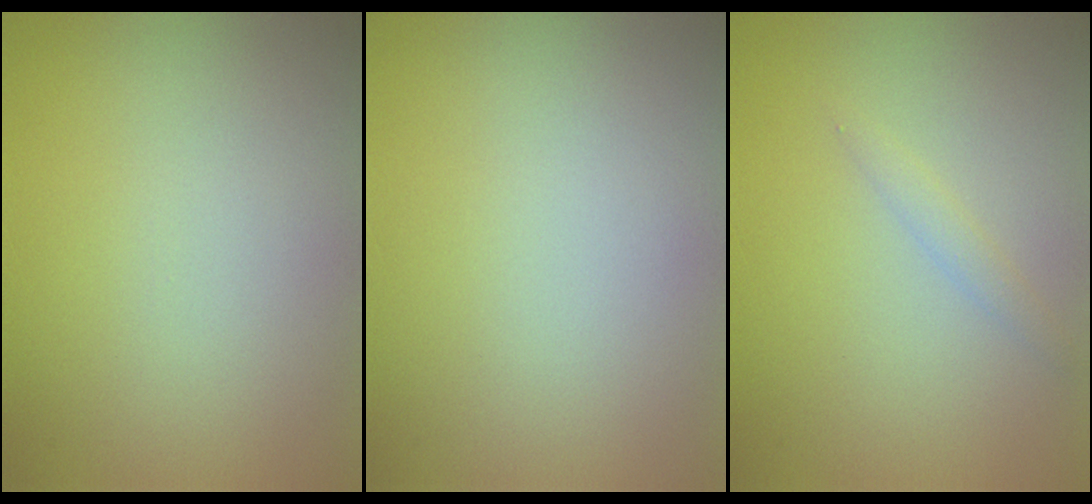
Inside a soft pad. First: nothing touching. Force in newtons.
{"total": 0.0}
{"total": 1.0, "press": 0.9, "slide": 0.1}